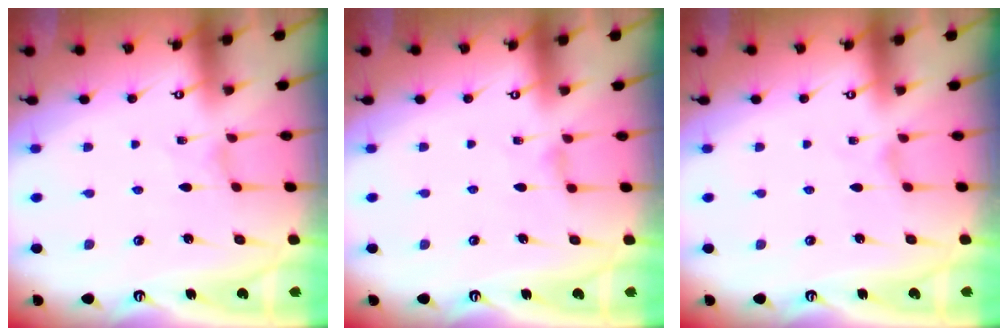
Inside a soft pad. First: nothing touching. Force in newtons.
{"total": 0.6, "press": 0.5, "slide": 0.2}
{"total": 0.0}